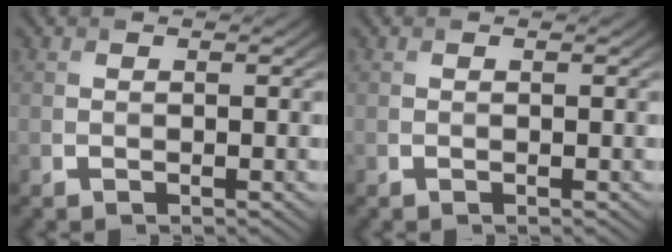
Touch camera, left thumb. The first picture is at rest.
{"total": 0.0}